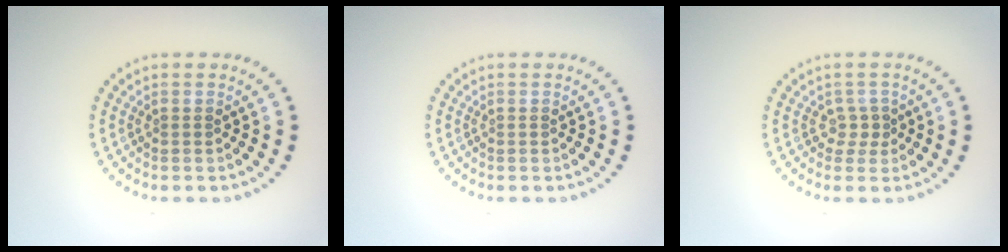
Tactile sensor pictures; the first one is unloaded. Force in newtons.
{"total": 0.0}
{"total": 1.4, "press": 1.0, "slide": 1.0}